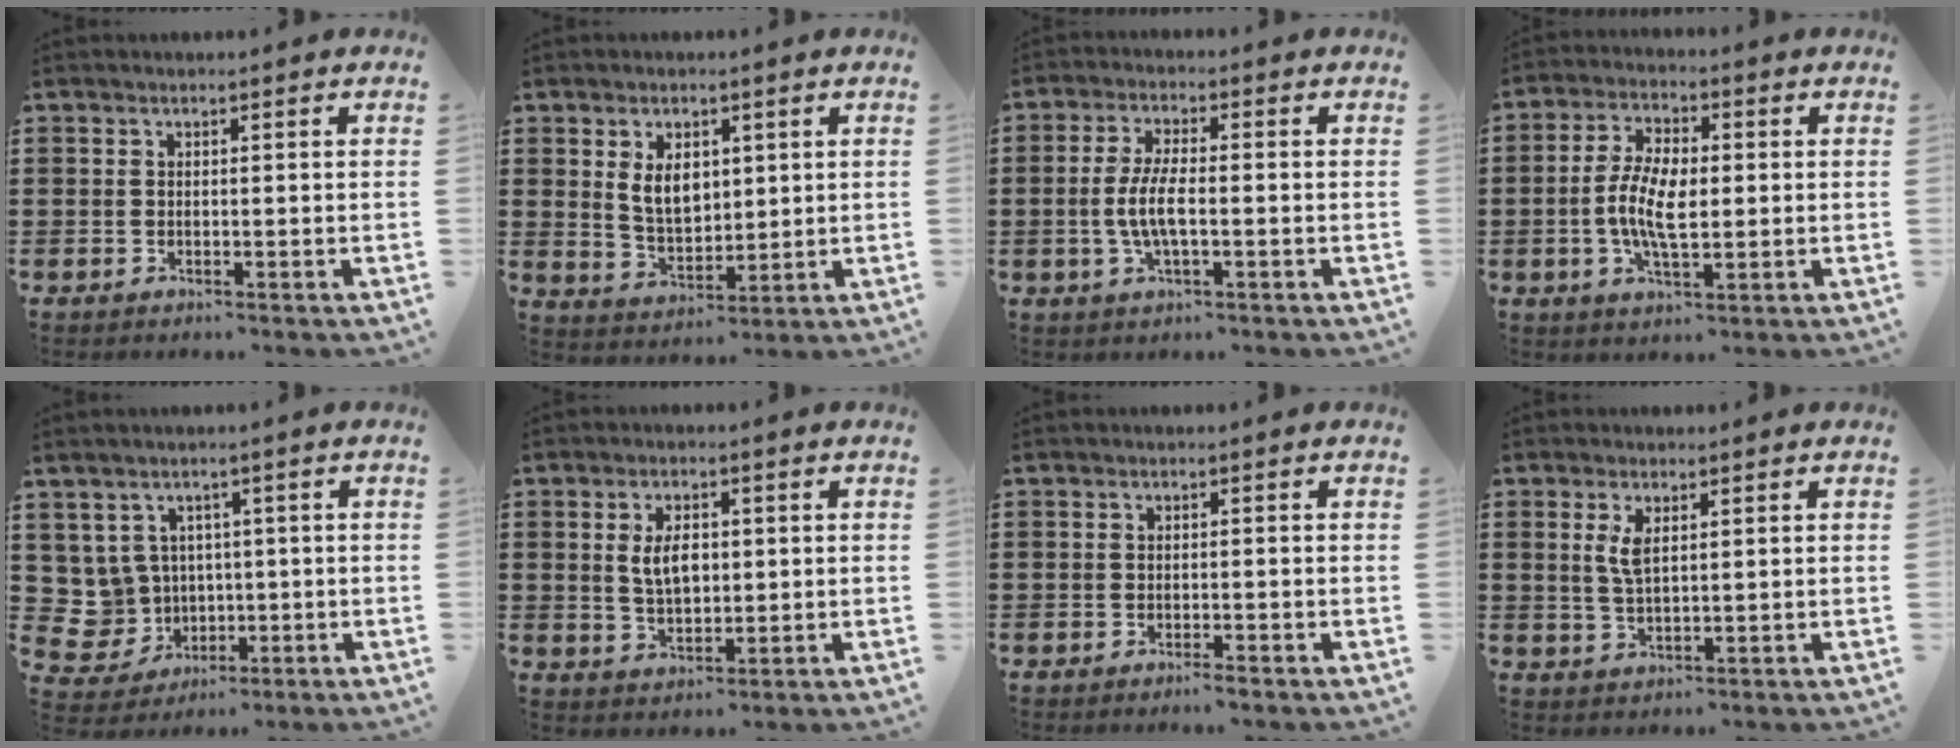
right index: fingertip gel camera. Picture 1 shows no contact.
{"total": 5.8, "force": [1.7, 3.7, 4.1], "torque": [-0.076, 0.006, 0.027]}
{"total": 5.4, "force": [-1.1, 1.6, 5.1], "torque": [-0.117, -0.004, -0.029]}
{"total": 7.5, "force": [-0.5, 3.4, 6.7], "torque": [-0.148, 0.000, -0.016]}
{"total": 6.0, "force": [1.0, 5.8, 1.0], "torque": [-0.071, -0.012, 0.021]}
{"total": 4.8, "force": [0.7, 2.7, 4.0], "torque": [-0.066, 0.004, 0.007]}
{"total": 1.0, "force": [-0.8, 0.1, 0.6], "torque": [-0.012, -0.005, -0.014]}
{"total": 3.2, "force": [1.2, 1.2, 2.7], "torque": [-0.058, 0.006, 0.019]}